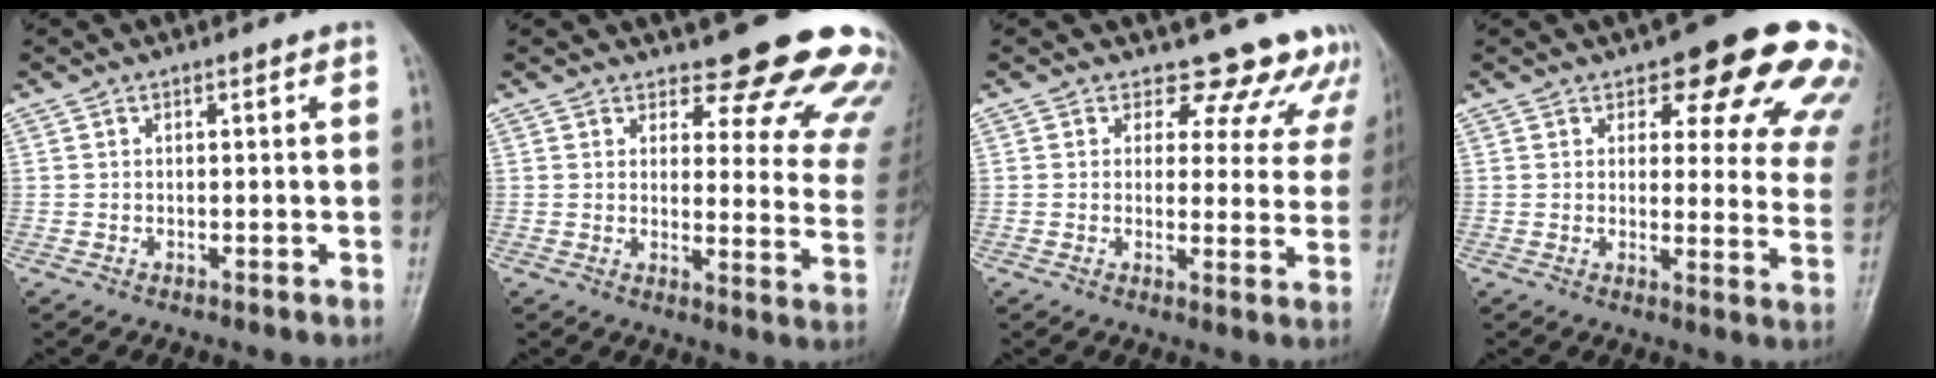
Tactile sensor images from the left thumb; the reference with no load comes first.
{"total": 18.7, "force": [16.7, 5.4, 6.4], "torque": [-0.020, -0.136, 0.176]}
{"total": 12.1, "force": [10.9, 5.2, 0.3], "torque": [0.054, -0.069, 0.093]}
{"total": 18.7, "force": [12.3, 7.2, 12.2], "torque": [-0.090, -0.054, 0.130]}